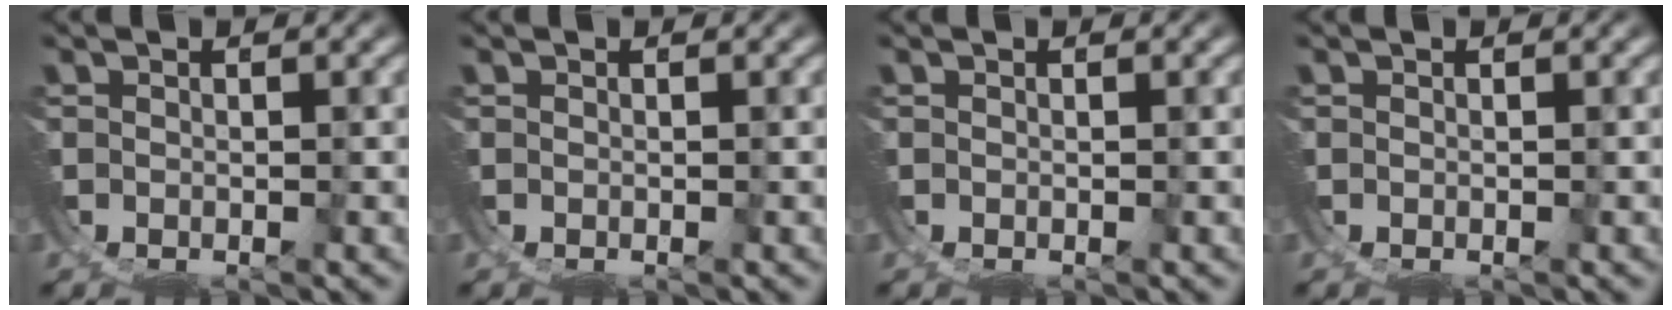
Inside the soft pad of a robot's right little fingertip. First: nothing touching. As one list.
[{"total": 0.0}, {"total": 0.0}, {"total": 0.0}]